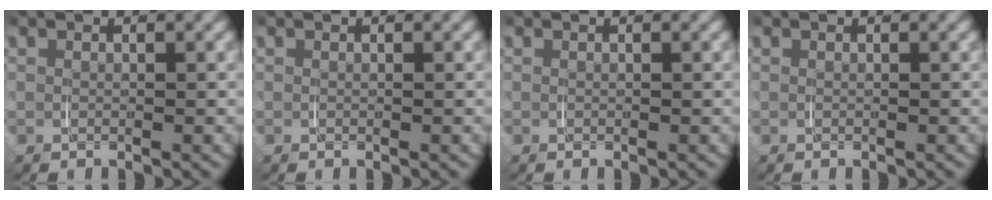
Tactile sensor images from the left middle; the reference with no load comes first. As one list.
[{"total": 0.0}, {"total": 0.0}, {"total": 0.0}]